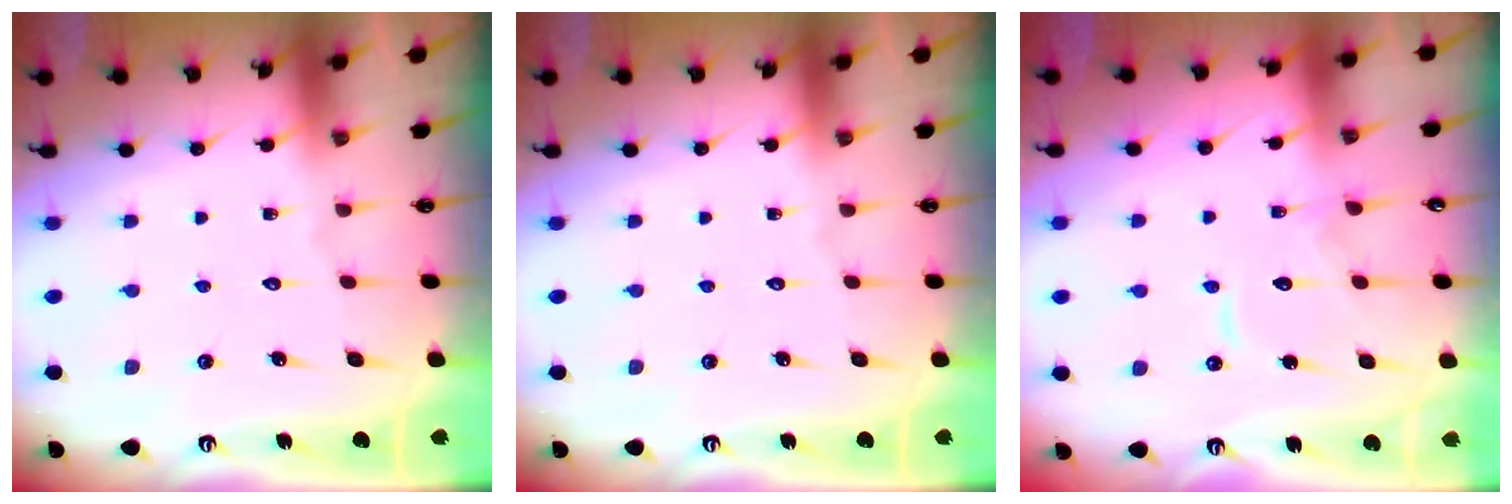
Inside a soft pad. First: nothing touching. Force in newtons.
{"total": 0.0}
{"total": 10.5, "press": 10.5, "slide": 0.9}